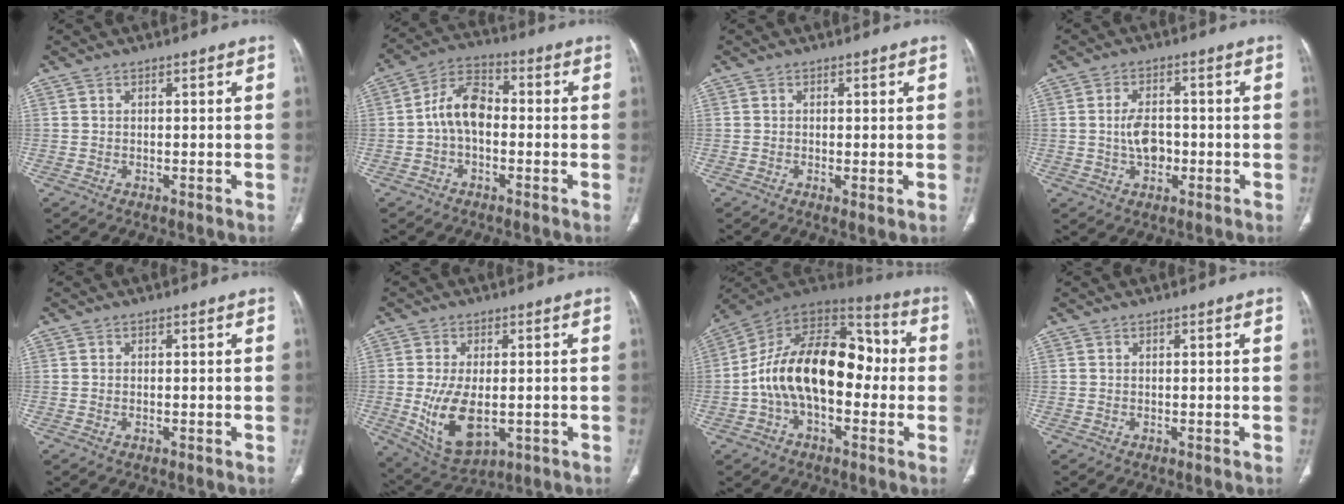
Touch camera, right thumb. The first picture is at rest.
{"total": 8.5, "force": [-0.9, 5.3, 6.6], "torque": [-0.111, 0.029, -0.029]}
{"total": 1.4, "force": [-0.1, 0.3, 1.4], "torque": [-0.029, -0.009, -0.003]}
{"total": 5.4, "force": [-0.6, 3.5, 4.1], "torque": [-0.066, 0.011, -0.007]}
{"total": 0.0}
{"total": 11.3, "force": [-1.7, 6.2, 9.3], "torque": [-0.167, -0.013, -0.011]}
{"total": 21.8, "force": [-1.6, 13.0, 17.4], "torque": [-0.275, 0.050, -0.034]}
{"total": 0.0}